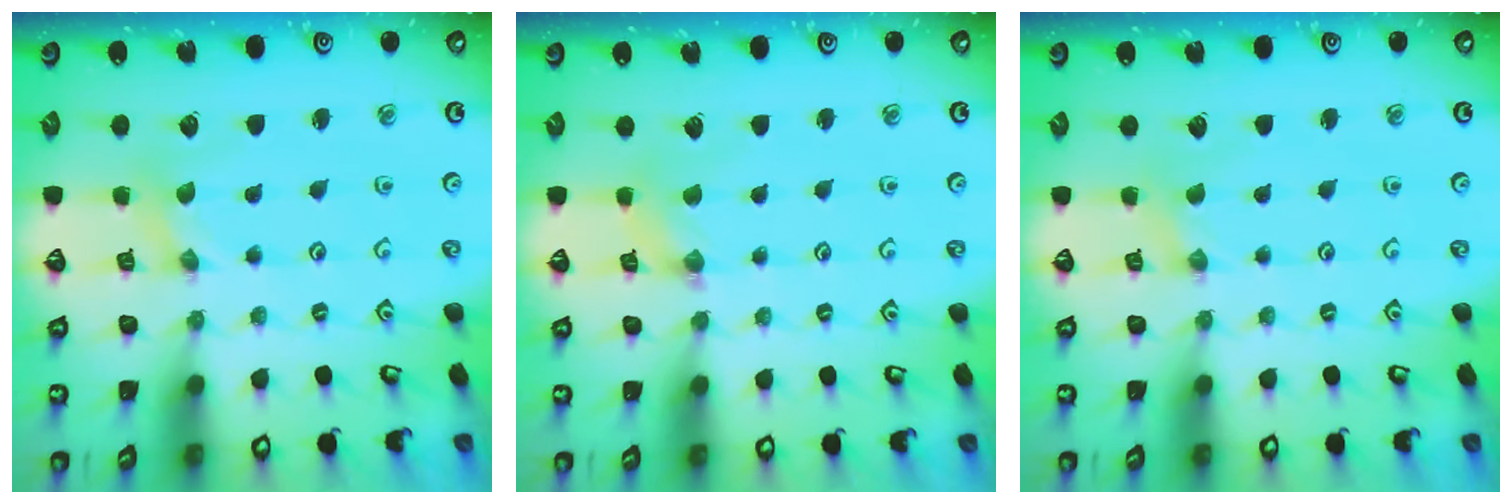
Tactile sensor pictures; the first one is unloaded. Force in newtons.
{"total": 1.1, "press": 1.1, "slide": 0.1}
{"total": 0.0}